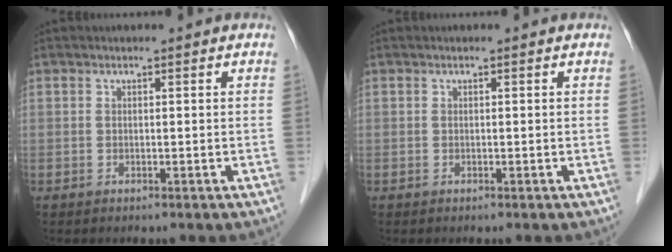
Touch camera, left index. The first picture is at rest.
{"total": 0.0}